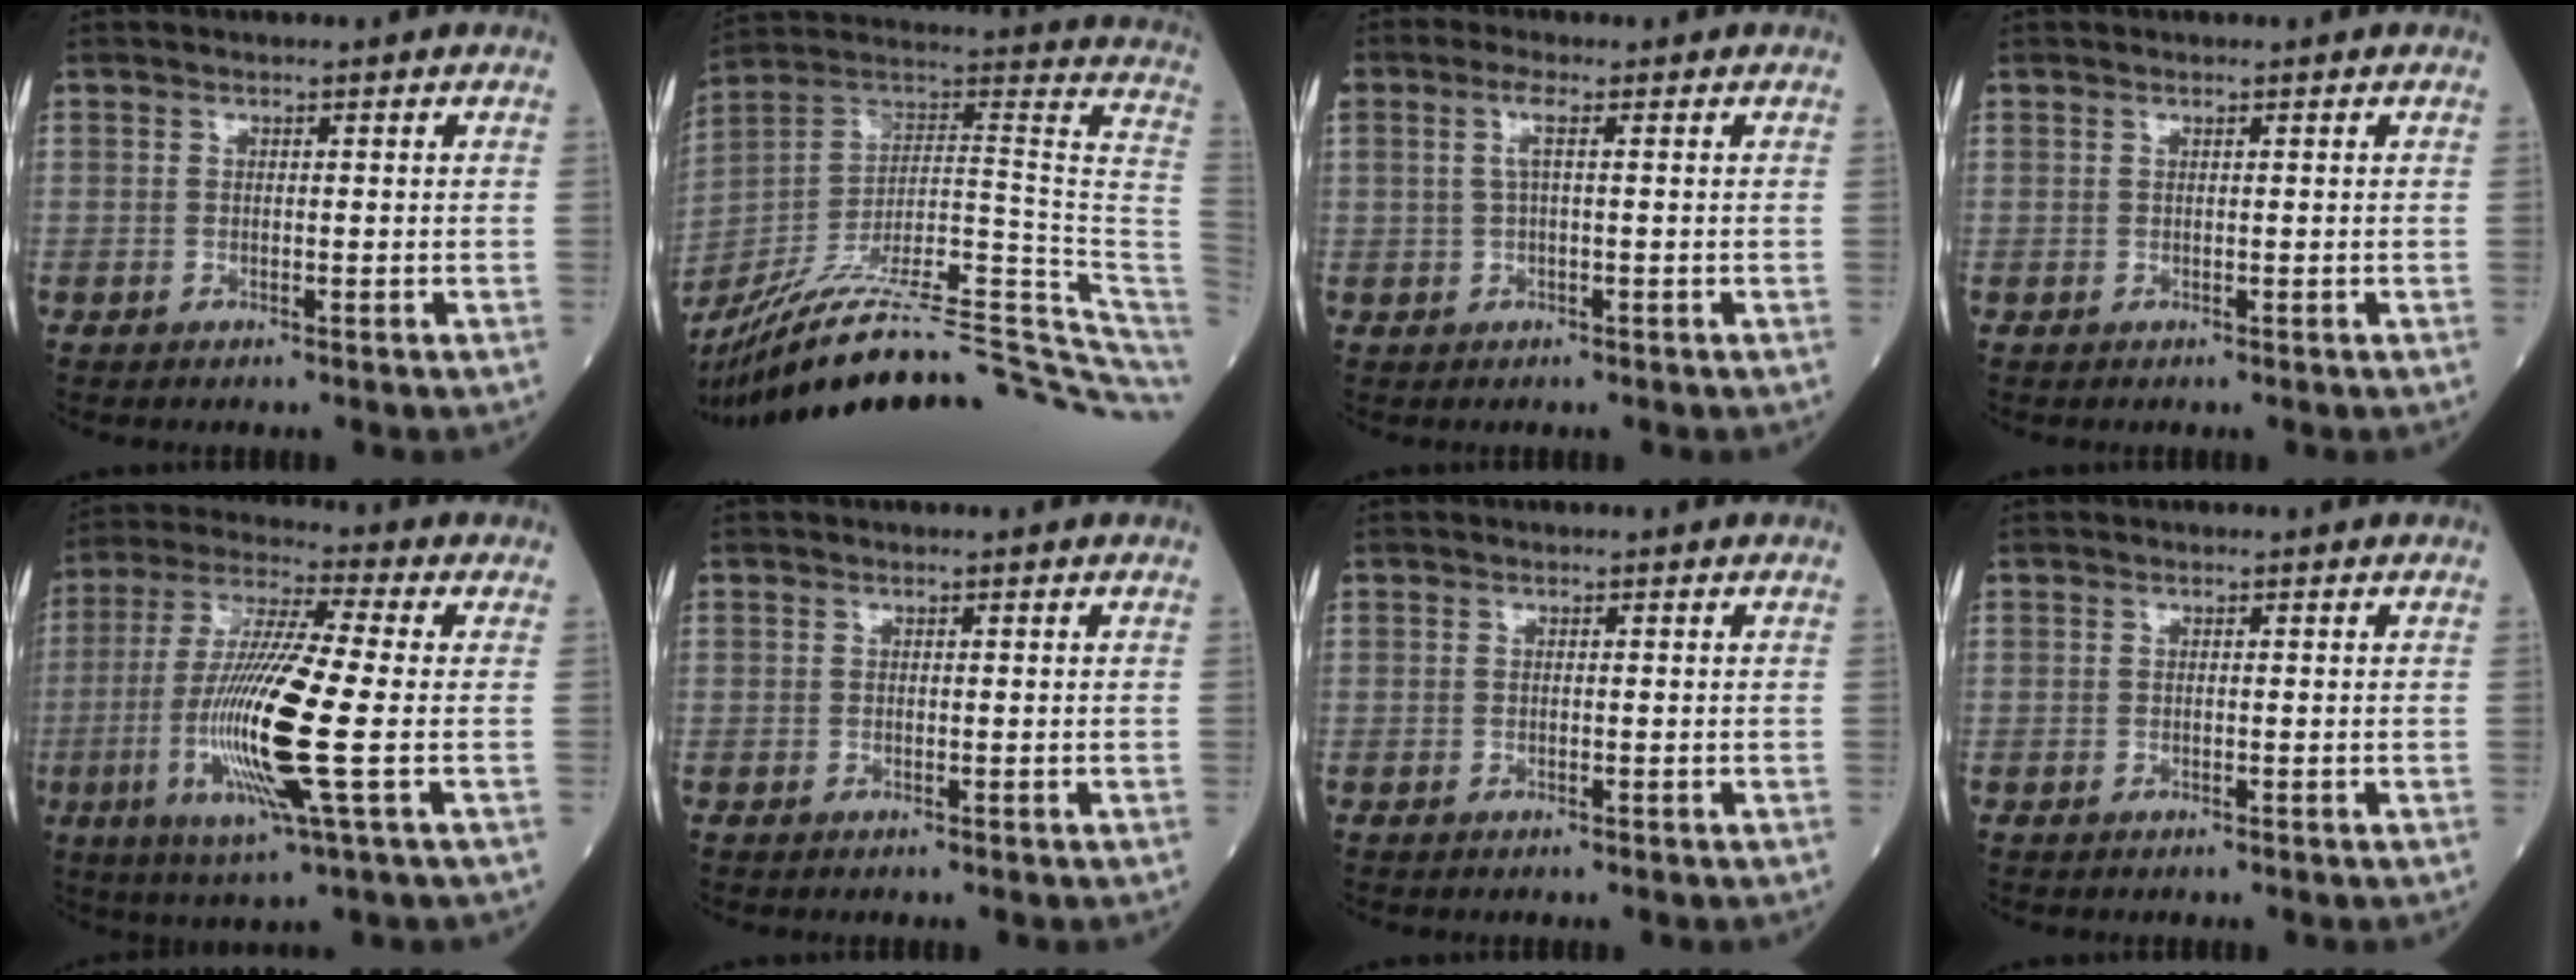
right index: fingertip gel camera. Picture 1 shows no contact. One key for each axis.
{"total": 32.4, "fx": -27.0, "fy": 3.3, "fz": 17.5, "tx": -0.177, "ty": 0.011, "tz": -0.395}
{"total": 2.3, "fx": 0.6, "fy": 0.2, "fz": 2.3, "tx": -0.056, "ty": 0.012, "tz": 0.012}
{"total": 0.0}
{"total": 16.4, "fx": -2.9, "fy": 0.5, "fz": 16.2, "tx": -0.333, "ty": -0.015, "tz": -0.061}
{"total": 0.0}
{"total": 0.0}
{"total": 0.0}